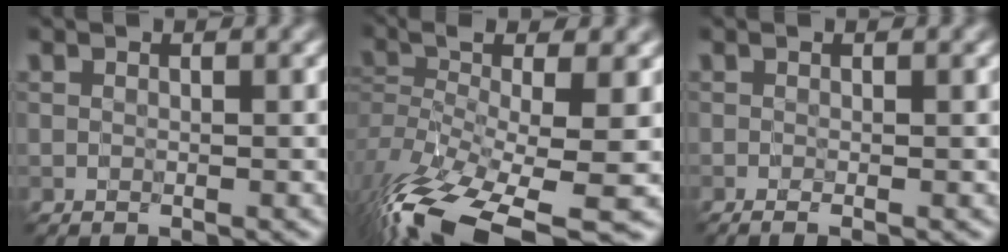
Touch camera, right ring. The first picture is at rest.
{"total": 13.6, "force": [-7.1, 3.5, 11.0], "torque": [-0.229, -0.020, -0.114]}
{"total": 2.8, "force": [-0.2, 1.1, 2.6], "torque": [-0.022, -0.001, -0.009]}